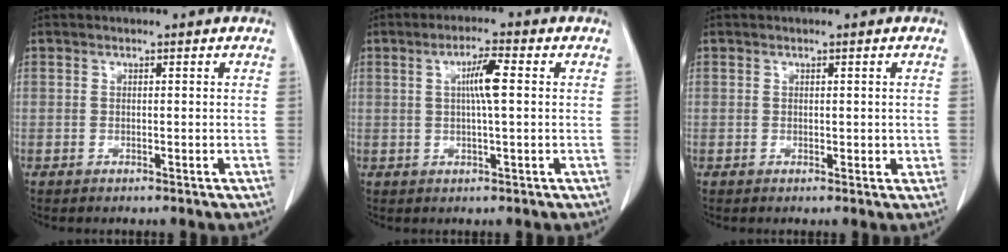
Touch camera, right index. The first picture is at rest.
{"total": 4.7, "force": [0.8, 0.3, 4.6], "torque": [-0.083, 0.004, 0.013]}
{"total": 1.6, "force": [0.1, 1.1, 1.2], "torque": [-0.010, -0.001, 0.005]}